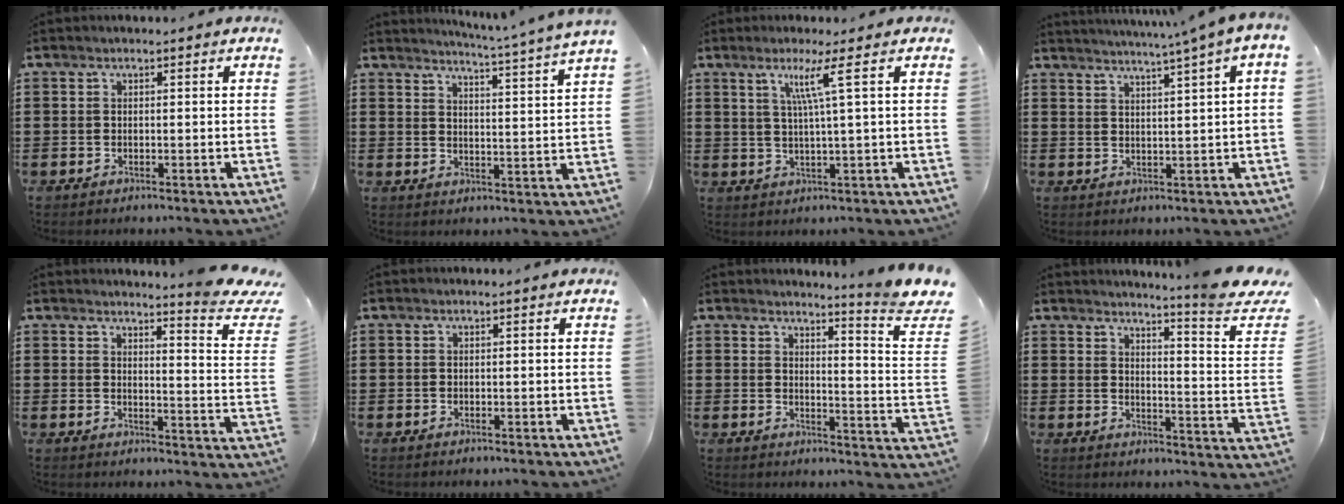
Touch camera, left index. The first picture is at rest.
{"total": 4.3, "force": [3.9, -1.3, 1.1], "torque": [-0.029, -0.033, 0.060]}
{"total": 5.3, "force": [1.9, -0.8, 4.9], "torque": [-0.102, -0.005, 0.027]}
{"total": 2.9, "force": [1.9, -1.2, 1.8], "torque": [-0.037, -0.017, 0.029]}
{"total": 4.7, "force": [3.9, -0.2, 2.6], "torque": [-0.047, -0.034, 0.059]}
{"total": 0.0}
{"total": 4.3, "force": [3.6, -1.1, 2.1], "torque": [-0.043, -0.038, 0.052]}
{"total": 6.1, "force": [4.8, -0.9, 3.6], "torque": [-0.068, -0.046, 0.070]}